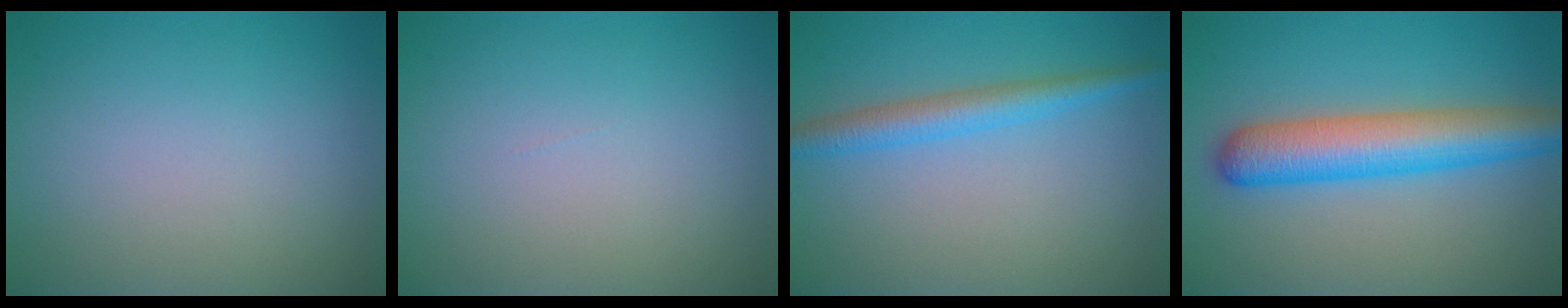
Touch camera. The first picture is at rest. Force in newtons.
{"total": 0.0}
{"total": 3.0, "press": 3.0, "slide": 0.1}
{"total": 6.8, "press": 6.8, "slide": 0.2}